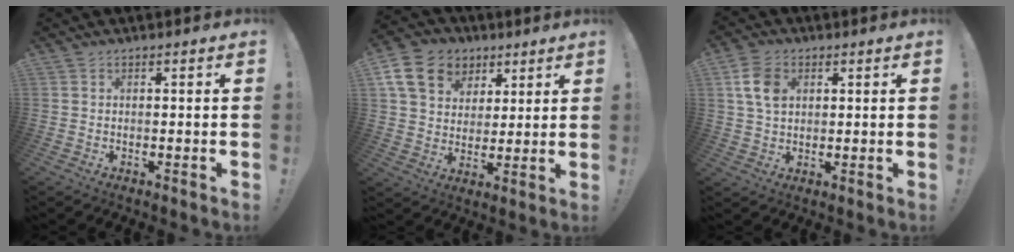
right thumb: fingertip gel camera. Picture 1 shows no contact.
{"total": 15.0, "force": [6.7, 11.5, 6.9], "torque": [-0.096, -0.033, 0.134]}
{"total": 8.9, "force": [2.7, 6.4, 5.6], "torque": [-0.094, 0.006, 0.054]}